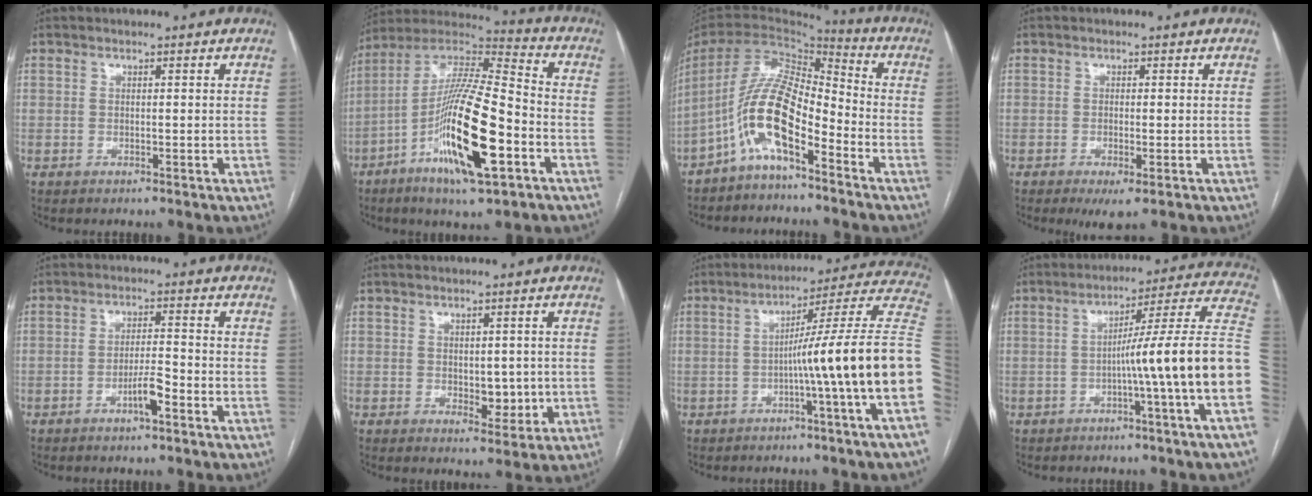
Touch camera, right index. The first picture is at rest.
{"total": 19.8, "force": [-7.0, 2.9, 18.2], "torque": [-0.361, -0.014, -0.123]}
{"total": 11.5, "force": [-5.8, 3.5, 9.3], "torque": [-0.194, 0.026, -0.108]}
{"total": 3.2, "force": [-1.4, 0.6, 2.8], "torque": [-0.045, -0.009, -0.018]}
{"total": 4.0, "force": [-2.1, 0.4, 3.4], "torque": [-0.060, 0.001, -0.039]}
{"total": 4.4, "force": [-0.2, 2.5, 3.6], "torque": [-0.043, -0.003, 0.006]}
{"total": 16.6, "force": [-3.1, -2.8, 16.0], "torque": [-0.190, 0.021, -0.060]}
{"total": 15.6, "force": [-3.4, -2.4, 15.0], "torque": [-0.194, 0.025, -0.060]}